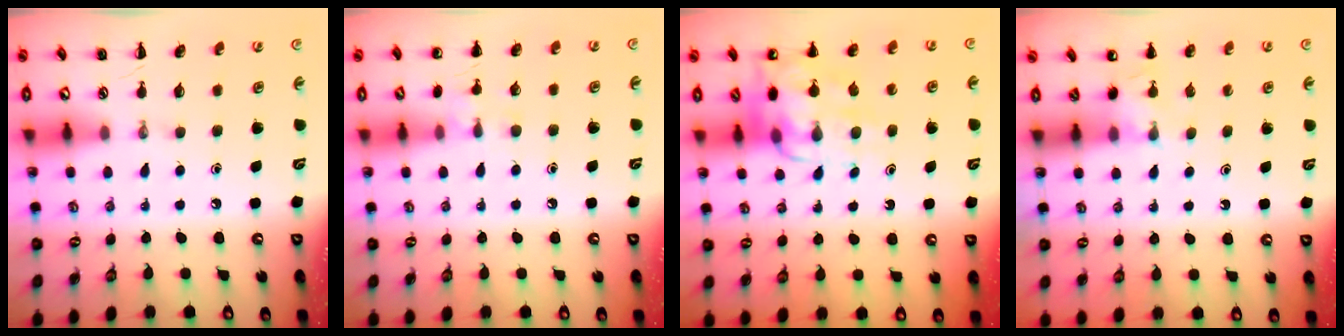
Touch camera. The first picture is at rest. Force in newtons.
{"total": 7.2, "press": 7.0, "slide": 1.7}
{"total": 11.3, "press": 11.2, "slide": 1.8}
{"total": 4.8, "press": 4.6, "slide": 1.3}